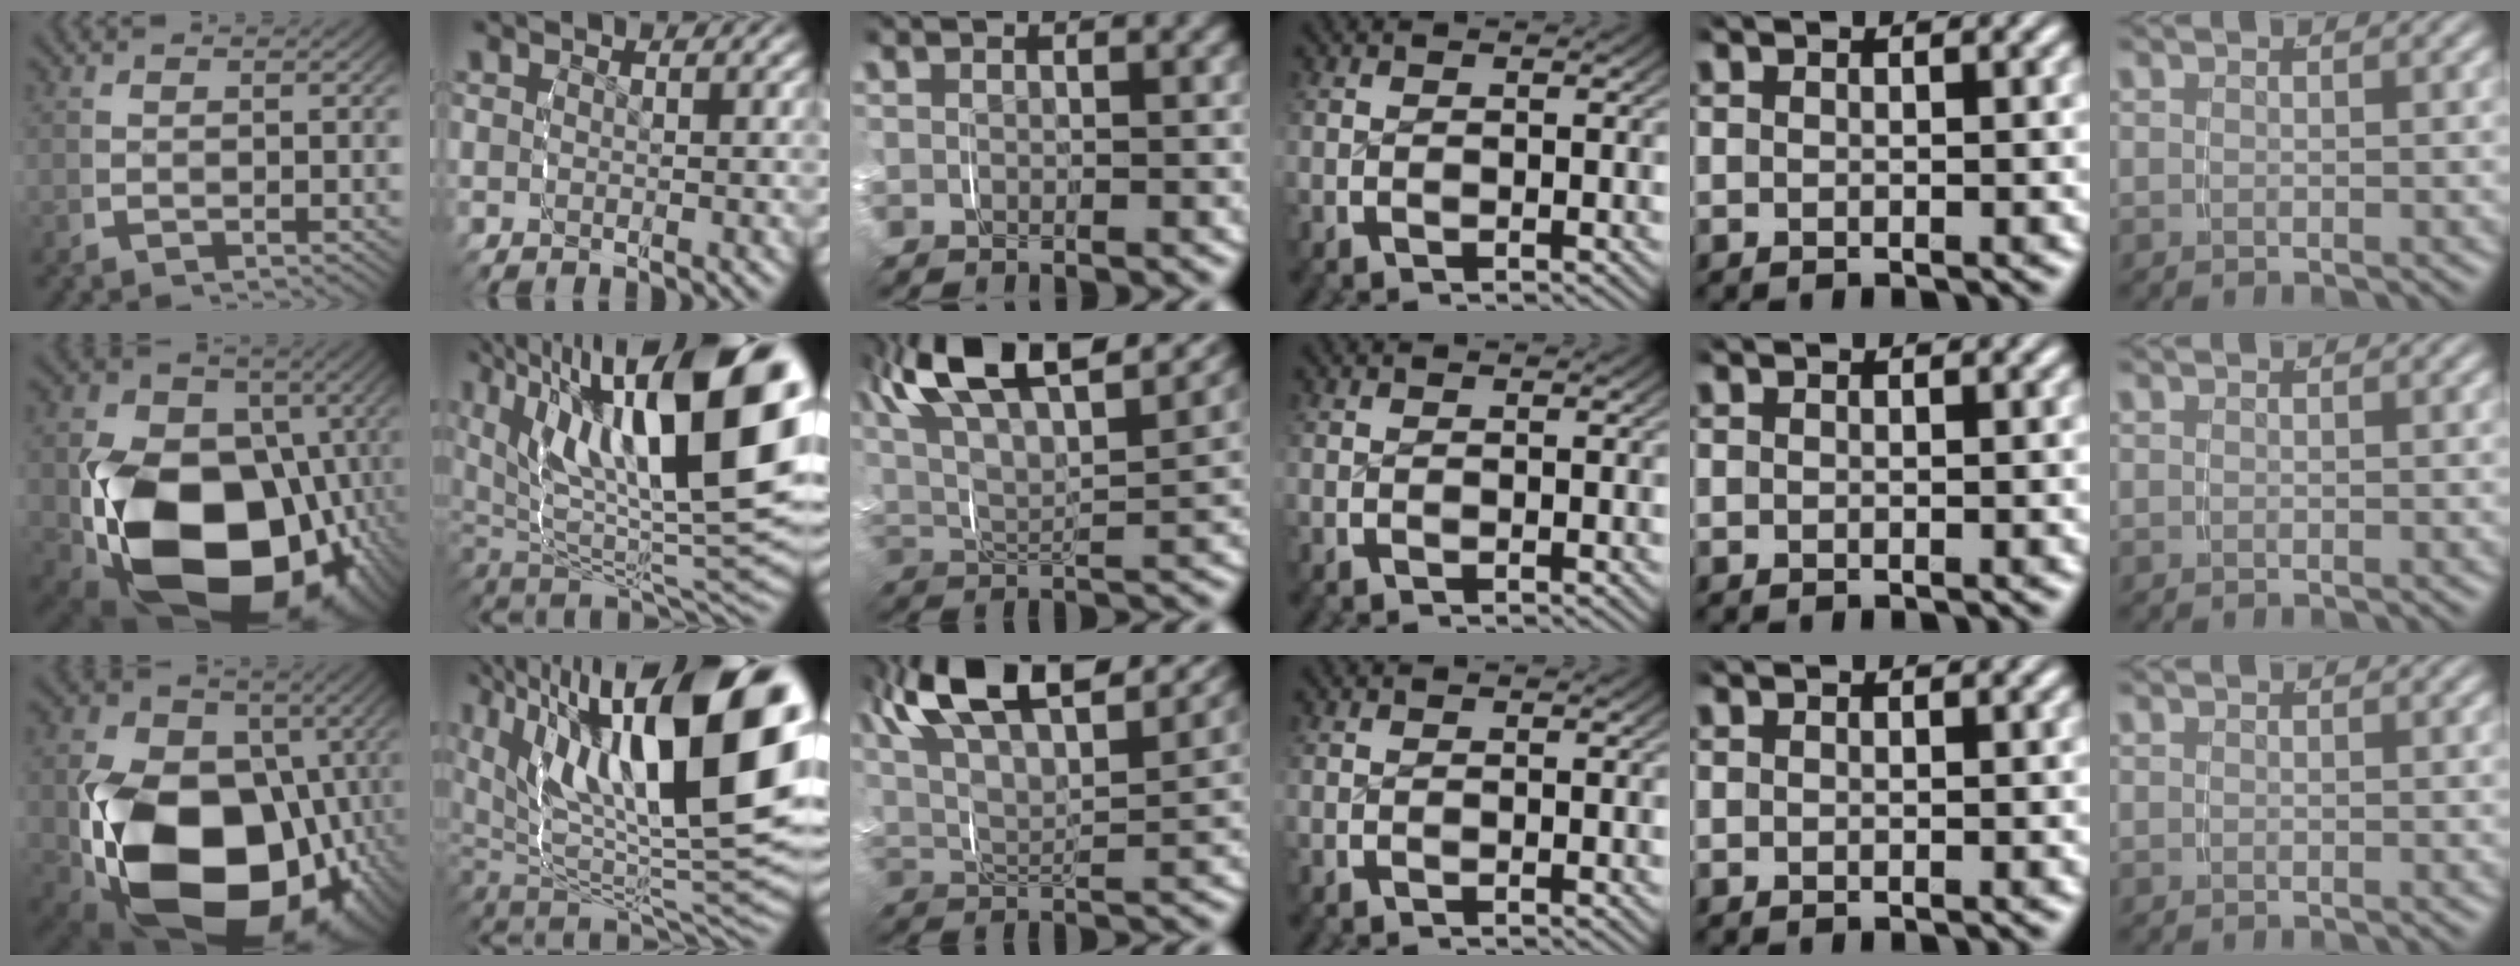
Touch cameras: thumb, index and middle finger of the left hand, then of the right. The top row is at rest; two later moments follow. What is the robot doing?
{"motion": "grasp_and_lifting", "object": "key"}